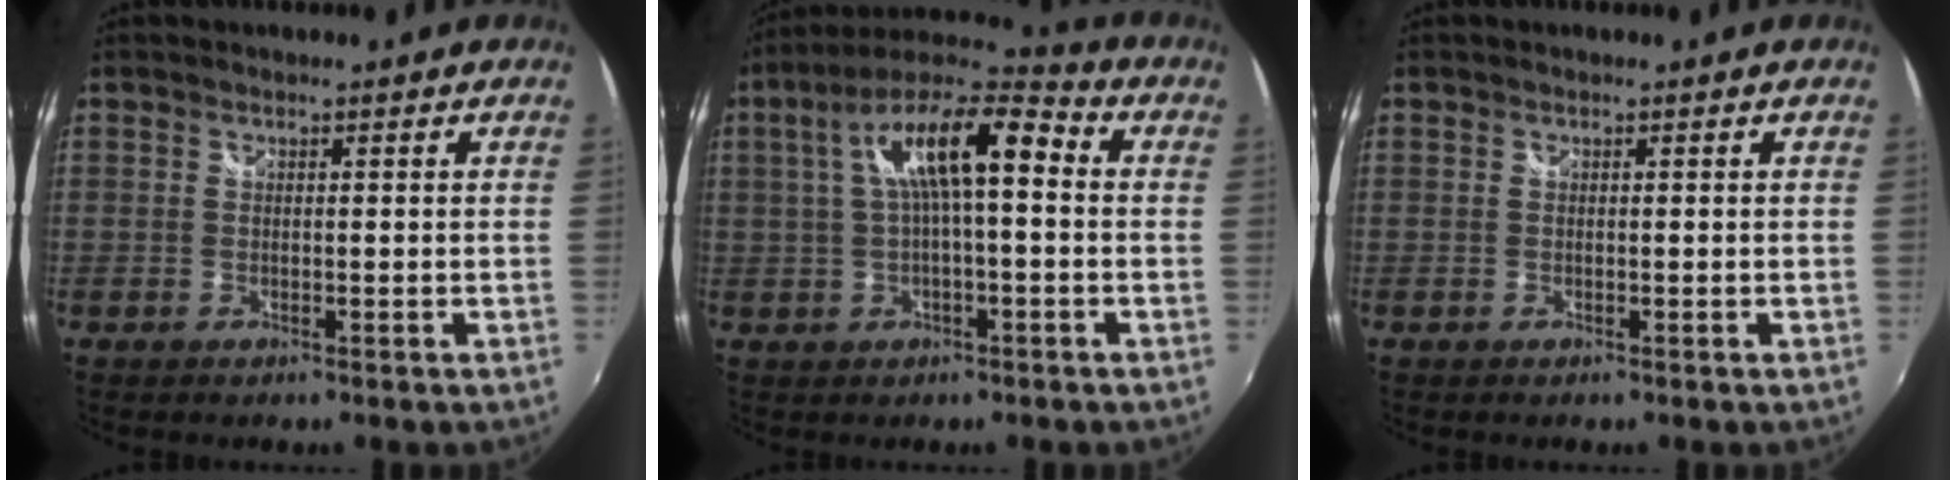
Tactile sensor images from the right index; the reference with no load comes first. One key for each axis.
{"total": 13.9, "fx": 1.9, "fy": 4.1, "fz": 13.1, "tx": -0.233, "ty": 0.033, "tz": 0.026}
{"total": 0.0}